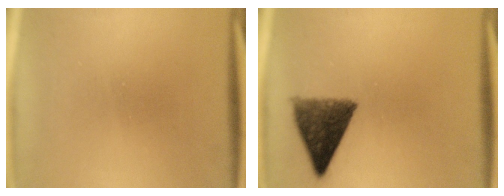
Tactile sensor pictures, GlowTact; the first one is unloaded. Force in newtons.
{"total": 8.8}